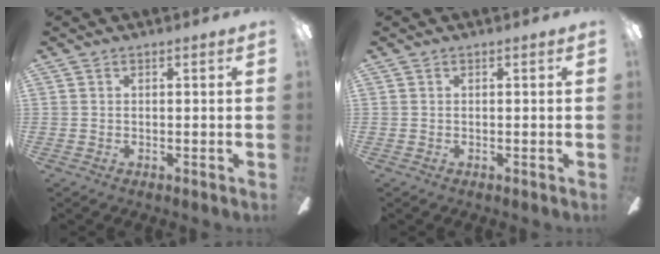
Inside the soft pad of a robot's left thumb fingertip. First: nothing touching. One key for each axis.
{"total": 0.0}